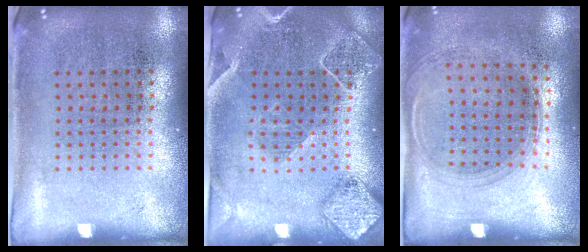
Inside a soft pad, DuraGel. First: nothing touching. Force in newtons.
{"total": 2.1, "press": 1.9, "slide": 0.7}
{"total": 1.3, "press": 1.1, "slide": 0.7}